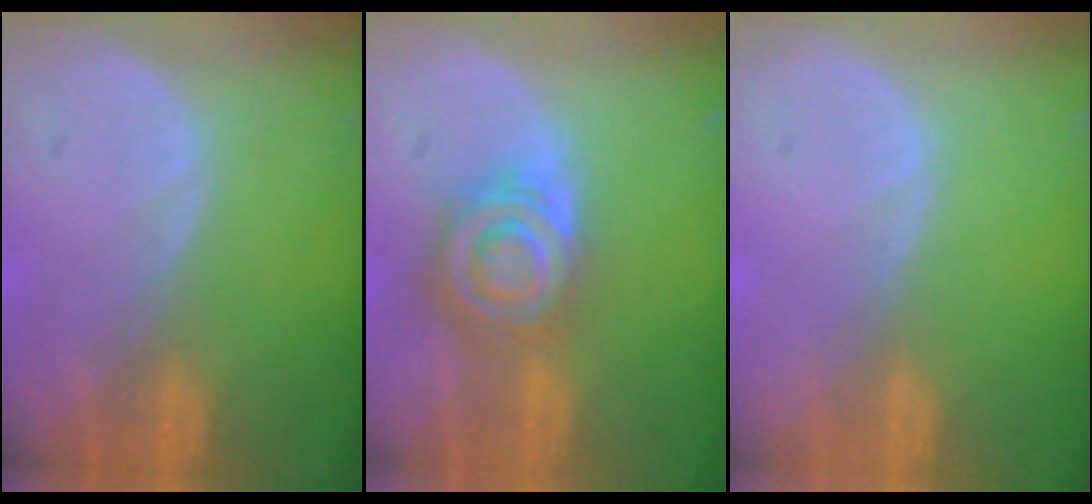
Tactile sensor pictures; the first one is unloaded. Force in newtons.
{"total": 8.1, "press": 7.2, "slide": 3.9}
{"total": 0.0}